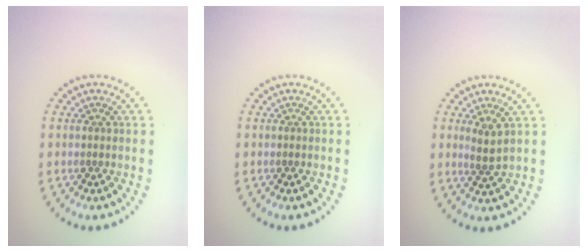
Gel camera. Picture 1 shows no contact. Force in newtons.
{"total": 0.0}
{"total": 1.6, "press": 1.3, "slide": 1.0}